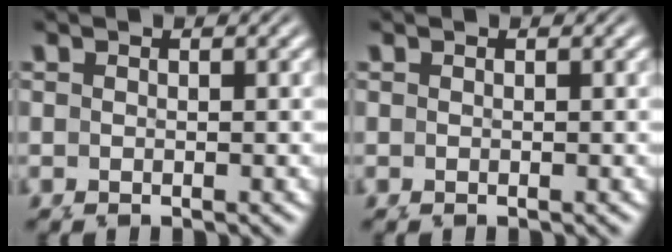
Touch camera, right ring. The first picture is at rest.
{"total": 0.0}